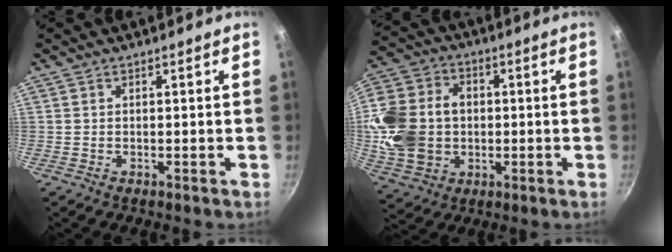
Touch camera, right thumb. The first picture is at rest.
{"total": 18.3, "force": [-0.3, 14.4, 11.3], "torque": [-0.214, 0.021, 0.002]}